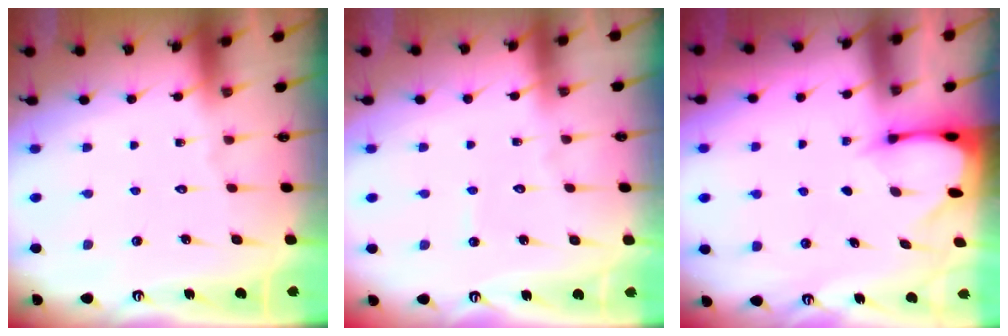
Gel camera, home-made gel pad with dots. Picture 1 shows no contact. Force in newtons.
{"total": 2.6, "press": 2.6, "slide": 0.2}
{"total": 2.4, "press": 2.4, "slide": 0.3}